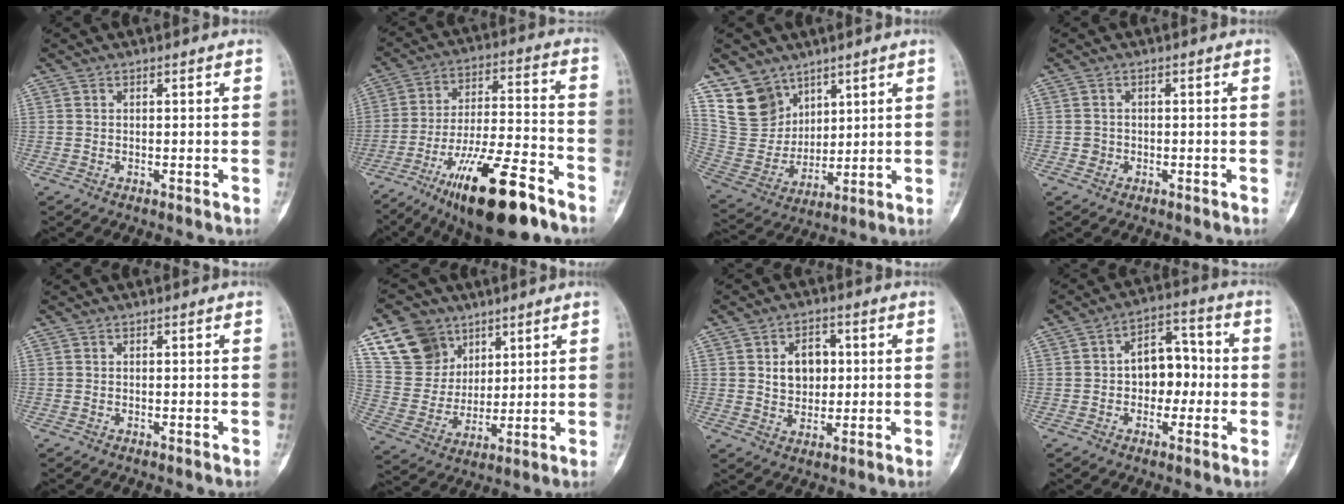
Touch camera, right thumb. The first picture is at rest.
{"total": 20.4, "force": [-12.6, 5.3, 15.2], "torque": [-0.263, 0.063, -0.211]}
{"total": 11.9, "force": [7.9, 8.3, 3.0], "torque": [-0.031, -0.047, 0.177]}
{"total": 1.3, "force": [-0.3, 1.2, 0.1], "torque": [0.009, 0.007, -0.008]}
{"total": 0.0}
{"total": 13.4, "force": [7.9, 10.1, 4.0], "torque": [-0.049, -0.030, 0.163]}
{"total": 7.1, "force": [1.3, 5.4, 4.5], "torque": [-0.037, -0.003, 0.021]}
{"total": 9.3, "force": [-0.5, 6.5, 6.6], "torque": [-0.056, 0.034, -0.019]}